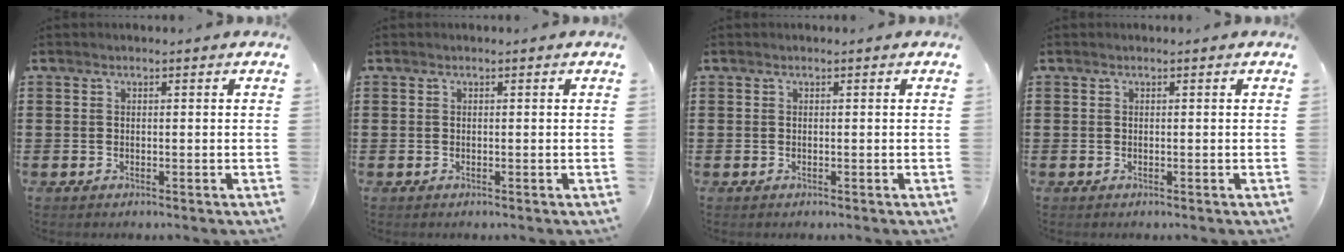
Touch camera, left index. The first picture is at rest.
{"total": 0.0}
{"total": 0.0}
{"total": 0.0}